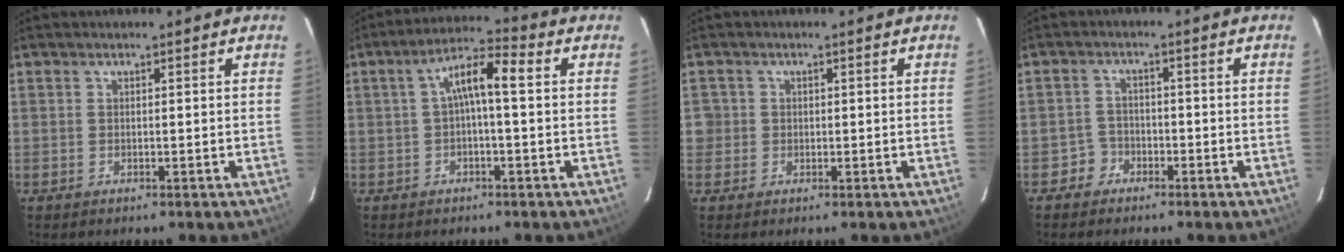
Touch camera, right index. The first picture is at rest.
{"total": 6.4, "force": [0.3, 1.4, 6.3], "torque": [-0.121, 0.023, 0.004]}
{"total": 2.6, "force": [-0.4, 2.5, 0.2], "torque": [0.000, 0.008, -0.005]}
{"total": 3.0, "force": [-2.0, 2.1, -0.4], "torque": [0.005, 0.013, -0.038]}